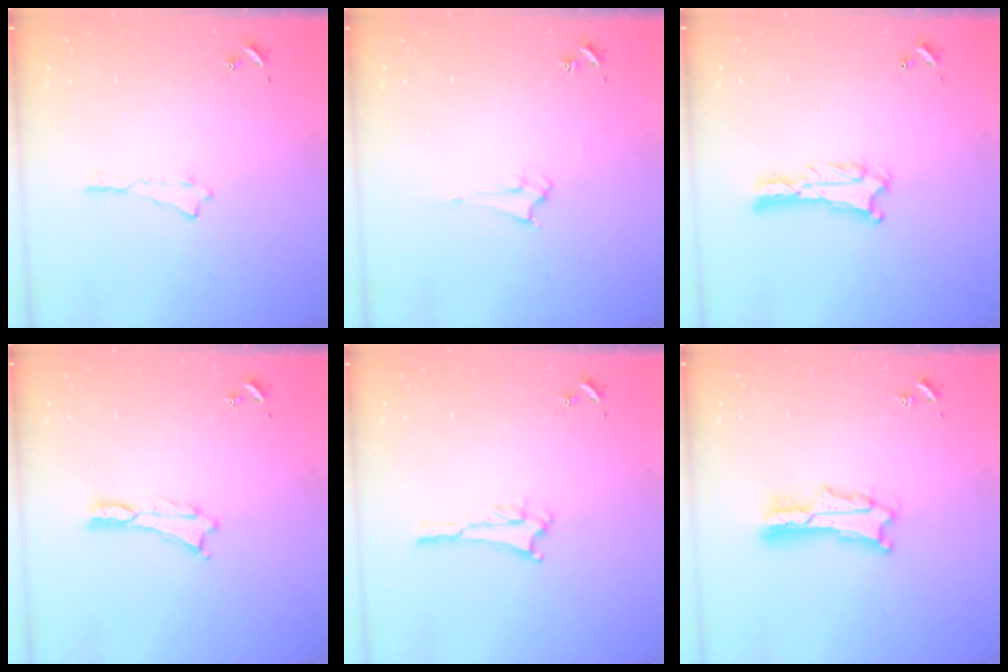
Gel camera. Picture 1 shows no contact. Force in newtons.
{"total": 2.1, "press": 2.1, "slide": 0.2}
{"total": 1.4, "press": 1.4, "slide": 0.1}
{"total": 0.0}
{"total": 2.8, "press": 2.8, "slide": 0.3}
{"total": 2.7, "press": 2.7, "slide": 0.4}